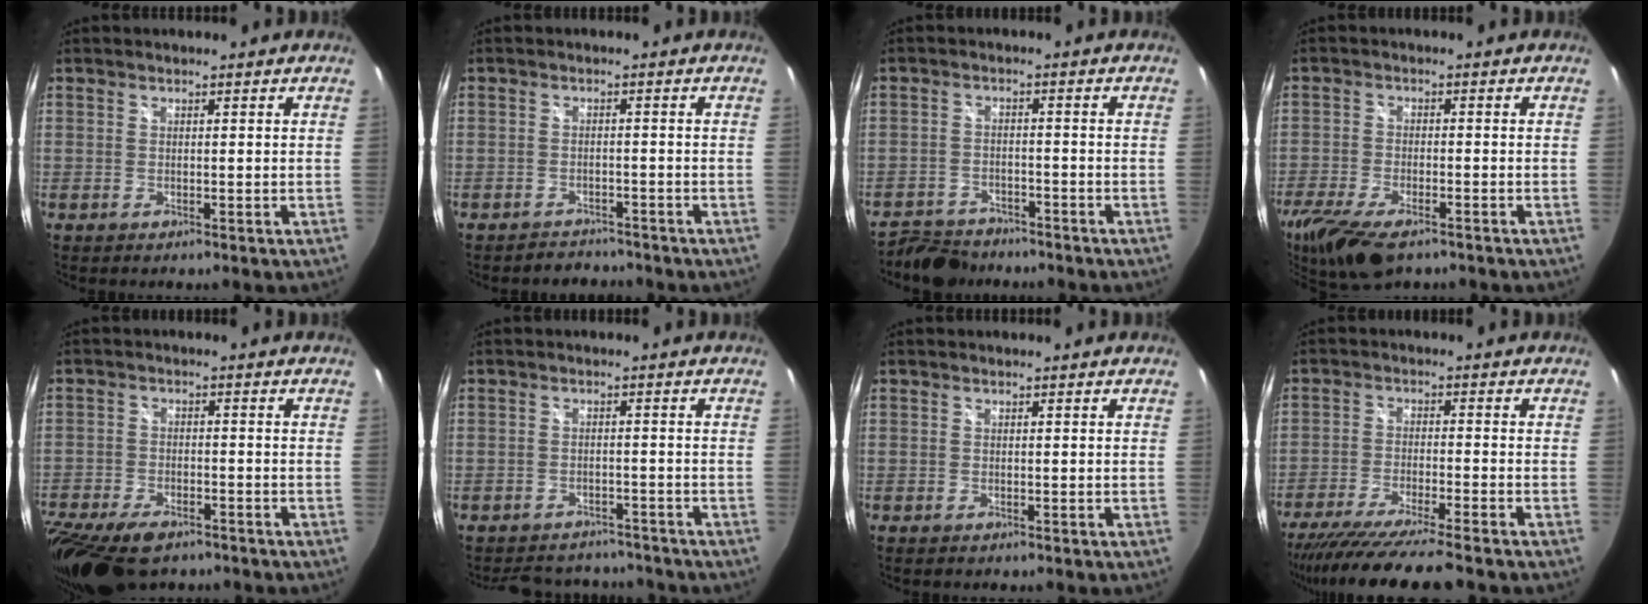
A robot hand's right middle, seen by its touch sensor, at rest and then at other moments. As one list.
[{"total": 3.9, "force": [-3.5, 1.6, 0.0], "torque": [-0.009, 0.001, -0.053]}, {"total": 7.6, "force": [-6.7, 3.1, 1.5], "torque": [-0.052, -0.003, -0.112]}, {"total": 13.6, "force": [-9.5, 5.1, 8.2], "torque": [-0.190, -0.046, -0.167]}, {"total": 16.8, "force": [-12.0, 7.6, 8.9], "torque": [-0.226, -0.048, -0.204]}, {"total": 11.3, "force": [-10.0, 4.3, 3.0], "torque": [-0.071, 0.012, -0.132]}, {"total": 0.5, "force": [-0.5, 0.2, 0.2], "torque": [-0.004, -0.004, -0.009]}, {"total": 14.5, "force": [-12.7, -0.4, 7.1], "torque": [-0.144, -0.038, -0.210]}]